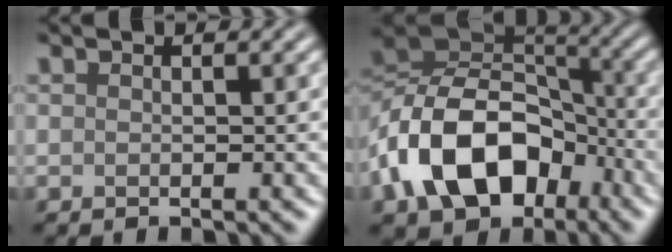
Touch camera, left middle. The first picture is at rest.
{"total": 12.7, "force": [-5.5, 8.2, 7.9], "torque": [-0.151, 0.008, -0.113]}